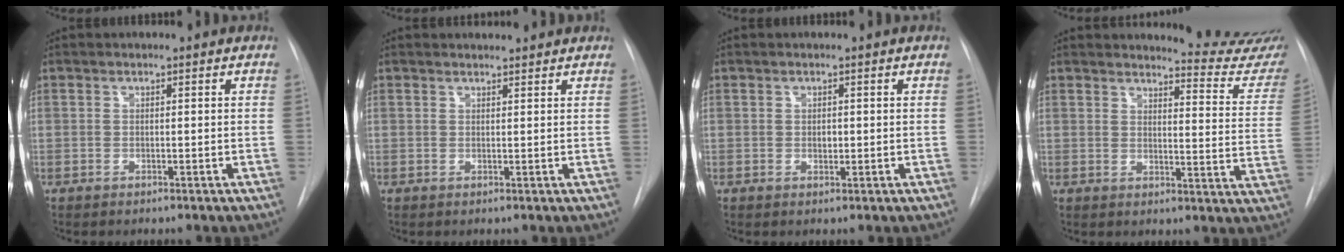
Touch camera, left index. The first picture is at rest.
{"total": 1.2, "force": [1.2, 0.1, 0.1], "torque": [-0.009, 0.007, 0.017]}
{"total": 1.2, "force": [-1.0, 0.4, 0.4], "torque": [-0.006, -0.005, -0.014]}
{"total": 12.7, "force": [12.6, -0.4, 1.3], "torque": [-0.001, -0.125, 0.118]}